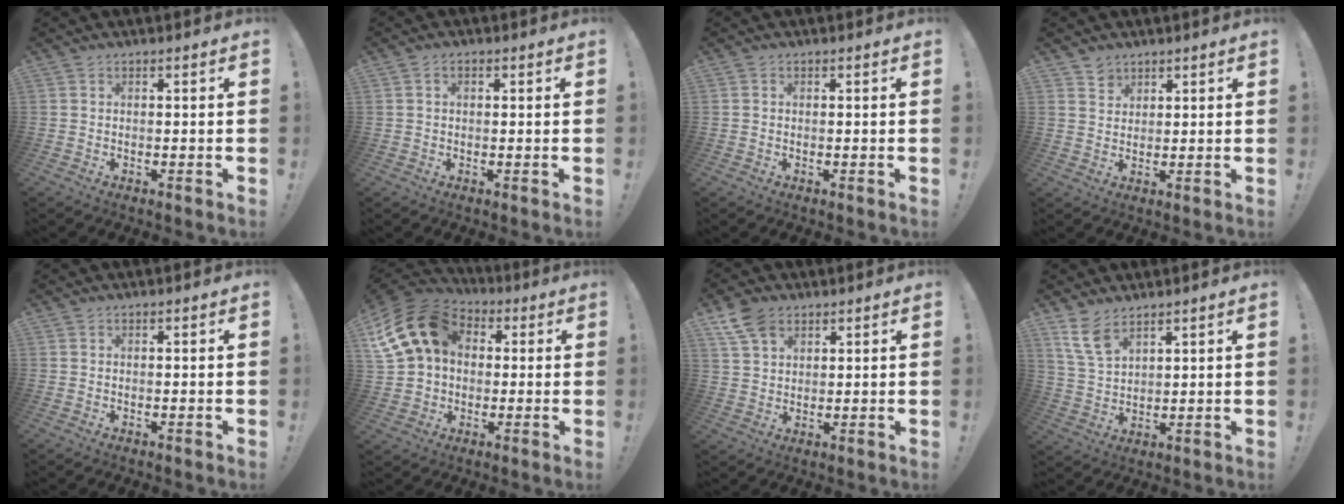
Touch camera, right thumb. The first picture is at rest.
{"total": 1.6, "force": [0.2, 1.0, 1.2], "torque": [-0.016, 0.001, 0.002]}
{"total": 0.0}
{"total": 3.3, "force": [2.6, 2.1, 0.2], "torque": [0.007, -0.023, 0.045]}
{"total": 0.0}
{"total": 18.5, "force": [4.9, 14.0, 11.1], "torque": [-0.193, -0.006, 0.093]}
{"total": 8.2, "force": [4.9, 5.3, 3.7], "torque": [-0.066, -0.017, 0.098]}
{"total": 8.2, "force": [5.9, 3.7, 4.4], "torque": [-0.084, -0.029, 0.115]}